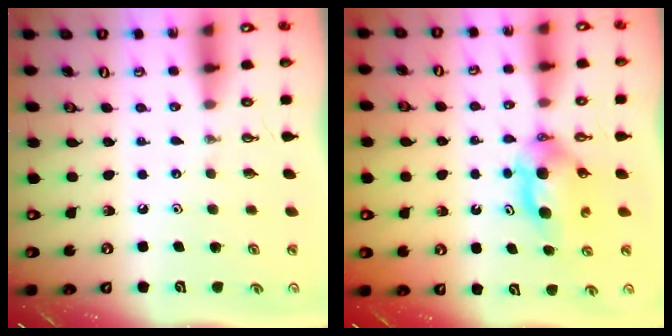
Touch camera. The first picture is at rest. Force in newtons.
{"total": 6.2, "press": 5.6, "slide": 2.7}